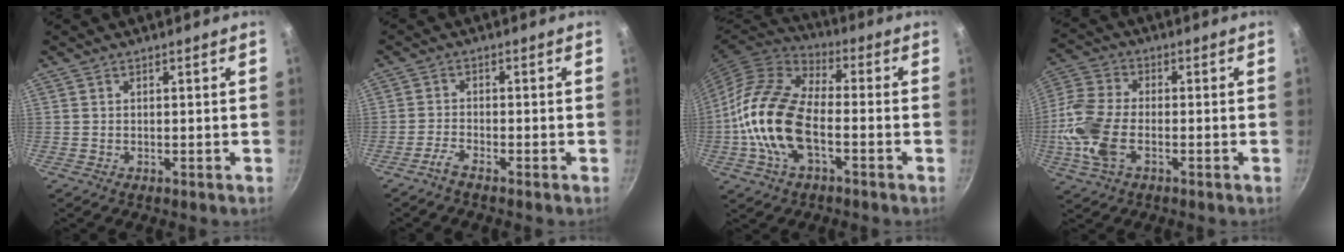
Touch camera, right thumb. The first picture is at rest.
{"total": 2.3, "force": [-2.0, 0.2, 1.1], "torque": [-0.030, 0.016, -0.045]}
{"total": 17.7, "force": [-3.8, 9.4, 14.5], "torque": [-0.269, 0.033, -0.087]}
{"total": 11.9, "force": [-2.8, 6.7, 9.5], "torque": [-0.207, 0.020, -0.071]}